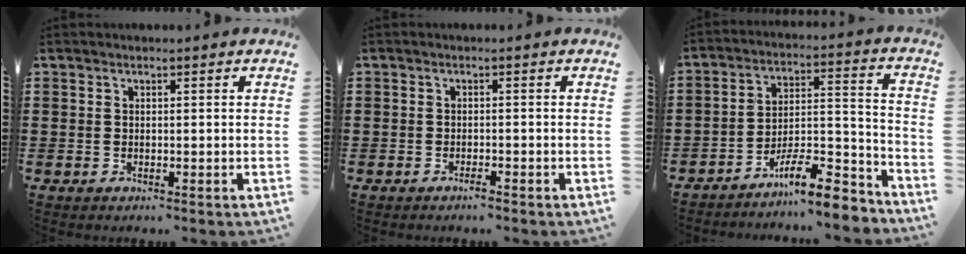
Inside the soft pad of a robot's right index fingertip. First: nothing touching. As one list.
[{"total": 1.1, "force": [-1.0, 0.1, 0.4], "torque": [-0.010, -0.005, -0.019]}, {"total": 10.6, "force": [-8.9, 1.9, 5.3], "torque": [-0.076, 0.029, -0.167]}]